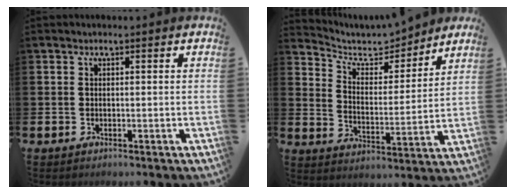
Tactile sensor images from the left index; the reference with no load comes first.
{"total": 6.5, "force": [6.0, 2.2, 1.6], "torque": [-0.064, -0.048, 0.100]}